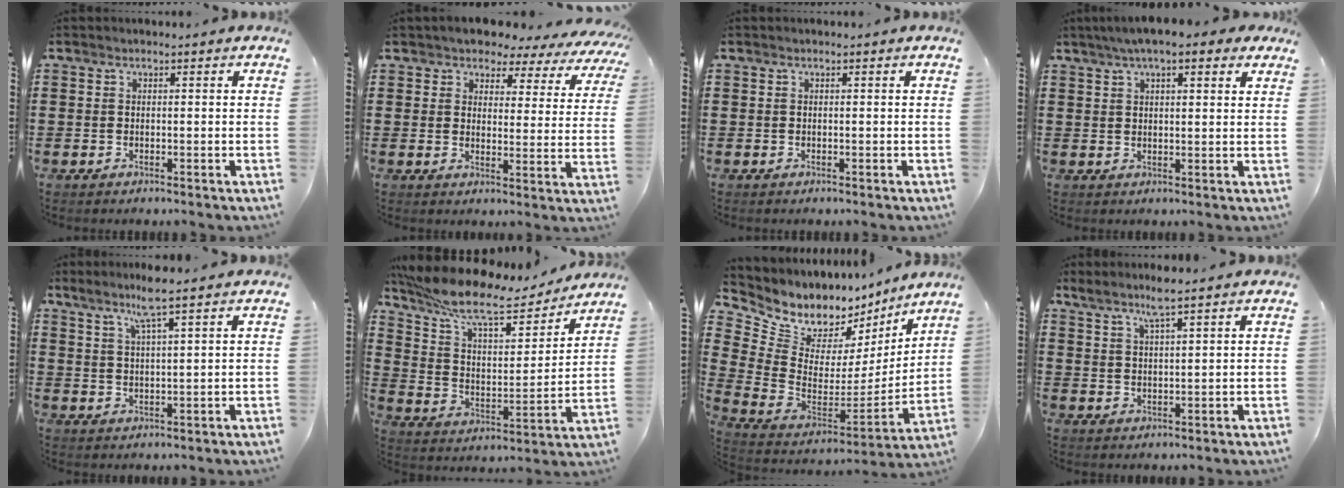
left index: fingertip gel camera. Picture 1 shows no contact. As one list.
[{"total": 3.8, "force": [3.5, 1.5, 0.7], "torque": [-0.038, -0.020, 0.055]}, {"total": 0.0}, {"total": 5.4, "force": [3.6, 1.0, 3.8], "torque": [-0.081, 0.005, 0.064]}, {"total": 5.0, "force": [3.7, -0.6, 3.4], "torque": [-0.075, -0.002, 0.063]}, {"total": 12.3, "force": [10.2, 2.9, 6.4], "torque": [-0.159, -0.056, 0.175]}, {"total": 8.0, "force": [5.9, 5.0, 2.2], "torque": [-0.085, -0.047, 0.109]}, {"total": 4.2, "force": [3.3, -0.3, 2.6], "torque": [-0.060, -0.002, 0.058]}]